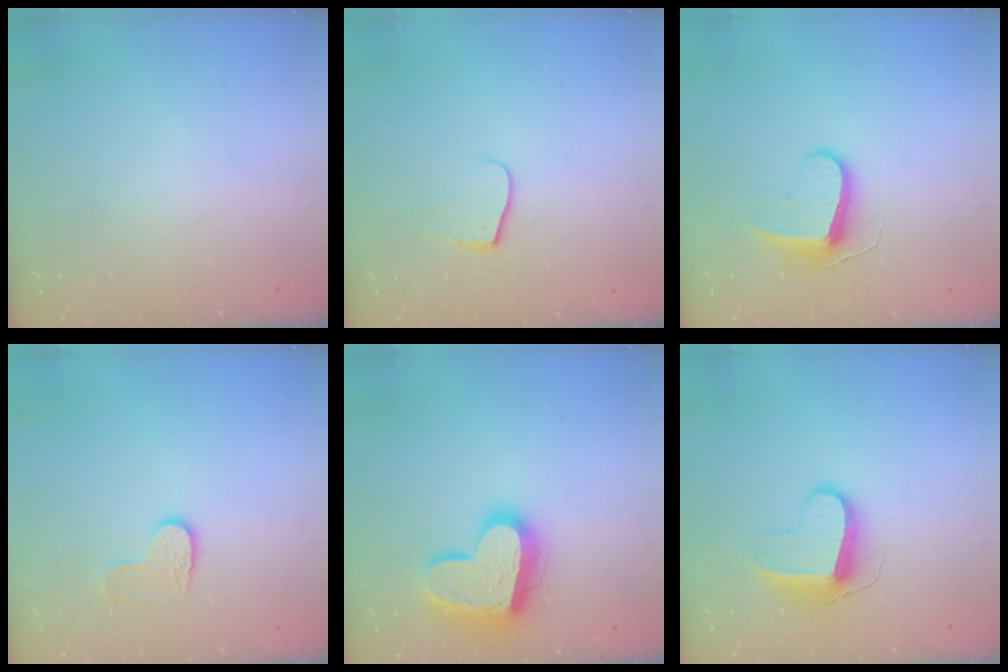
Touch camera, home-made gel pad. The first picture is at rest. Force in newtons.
{"total": 5.4, "press": 5.4, "slide": 0.5}
{"total": 8.8, "press": 8.8, "slide": 0.2}
{"total": 6.5, "press": 6.4, "slide": 0.5}
{"total": 18.7, "press": 18.6, "slide": 1.6}
{"total": 9.5, "press": 9.5, "slide": 0.4}